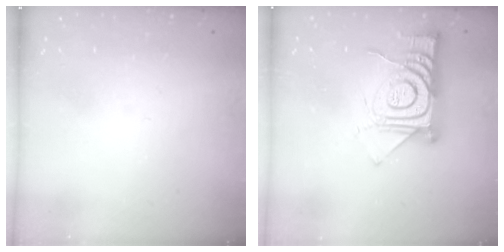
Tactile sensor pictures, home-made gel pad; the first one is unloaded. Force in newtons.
{"total": 14.7, "press": 14.6, "slide": 1.2}